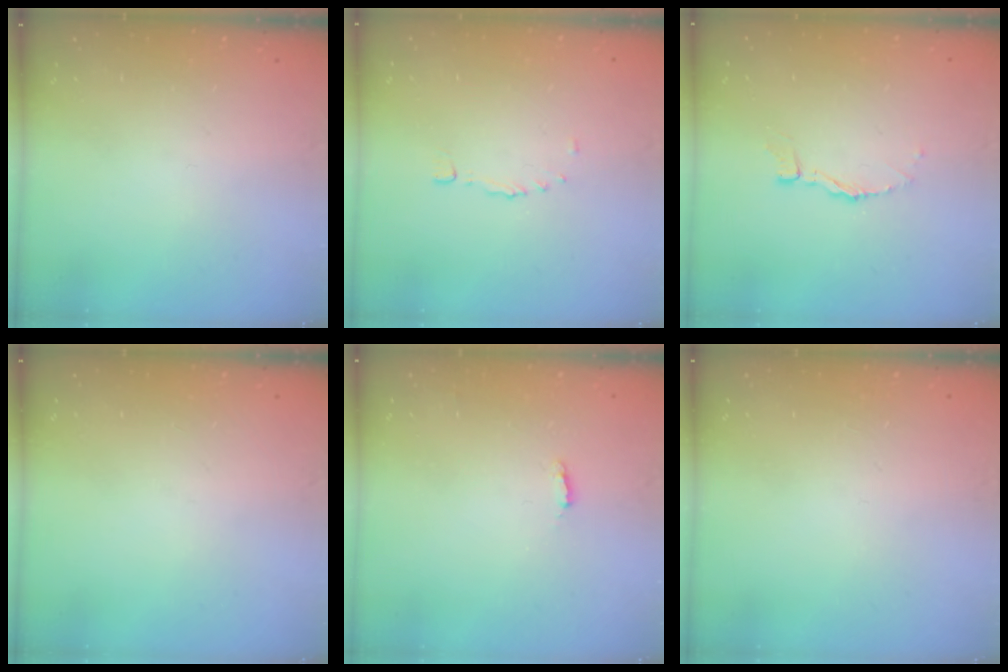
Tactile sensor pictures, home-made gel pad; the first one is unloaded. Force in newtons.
{"total": 1.7, "press": 1.5, "slide": 0.7}
{"total": 5.1, "press": 5.1, "slide": 0.2}
{"total": 0.0}
{"total": 2.3, "press": 2.2, "slide": 0.5}
{"total": 0.0}